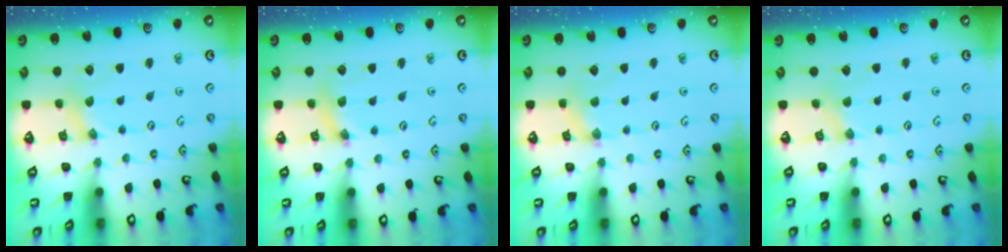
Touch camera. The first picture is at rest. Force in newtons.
{"total": 3.0, "press": 3.0, "slide": 0.3}
{"total": 2.3, "press": 2.2, "slide": 0.3}
{"total": 1.4, "press": 1.4, "slide": 0.3}